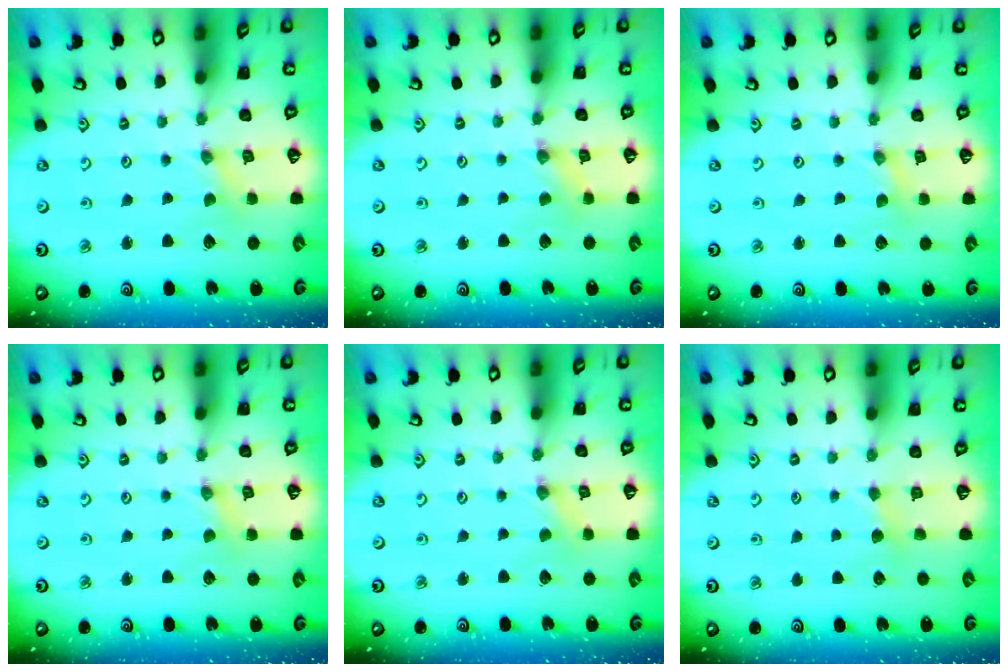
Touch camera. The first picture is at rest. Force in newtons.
{"total": 1.5, "press": 1.4, "slide": 0.2}
{"total": 0.5, "press": 0.5, "slide": 0.1}
{"total": 1.1, "press": 1.1, "slide": 0.2}
{"total": 0.0}
{"total": 2.9, "press": 2.9, "slide": 0.5}